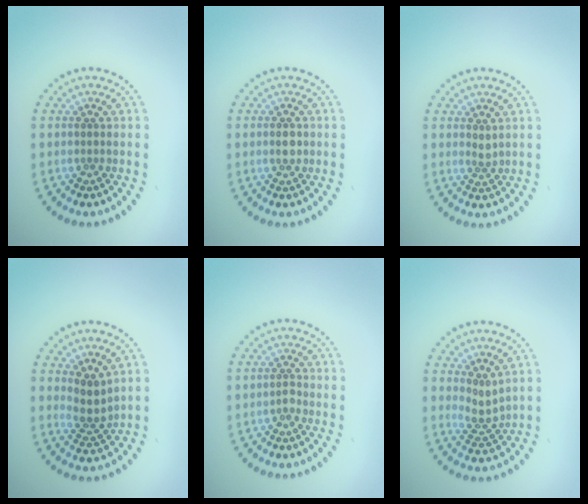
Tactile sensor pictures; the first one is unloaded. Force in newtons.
{"total": 1.6, "press": 1.6, "slide": 0.3}
{"total": 1.1, "press": 0.8, "slide": 0.7}
{"total": 2.5, "press": 2.0, "slide": 1.6}
{"total": 0.7, "press": 0.5, "slide": 0.5}
{"total": 2.1, "press": 1.5, "slide": 1.5}